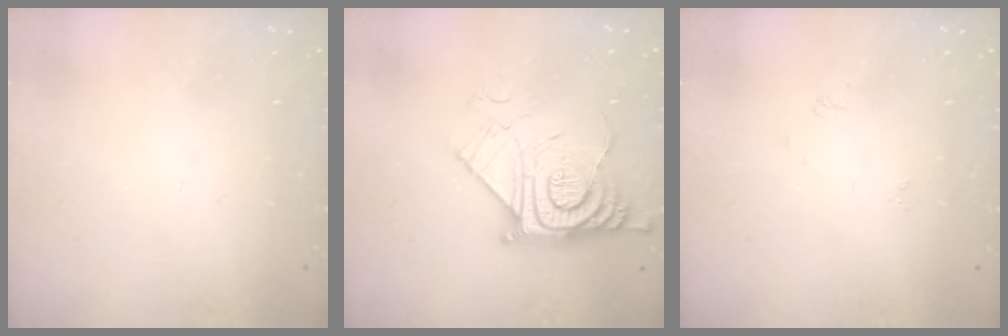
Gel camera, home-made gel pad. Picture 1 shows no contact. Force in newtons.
{"total": 14.0, "press": 13.9, "slide": 1.4}
{"total": 3.8, "press": 3.7, "slide": 0.6}